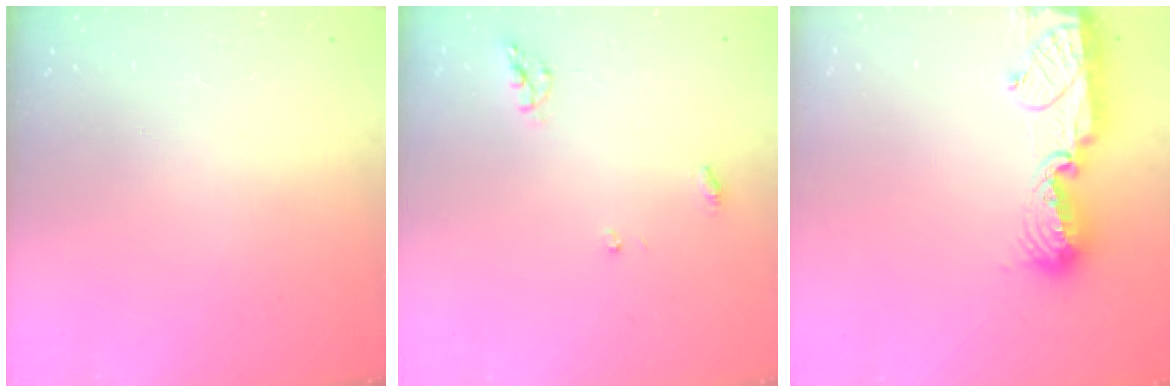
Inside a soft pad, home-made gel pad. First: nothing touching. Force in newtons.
{"total": 5.9, "press": 5.9, "slide": 0.6}
{"total": 11.0, "press": 11.0, "slide": 0.6}